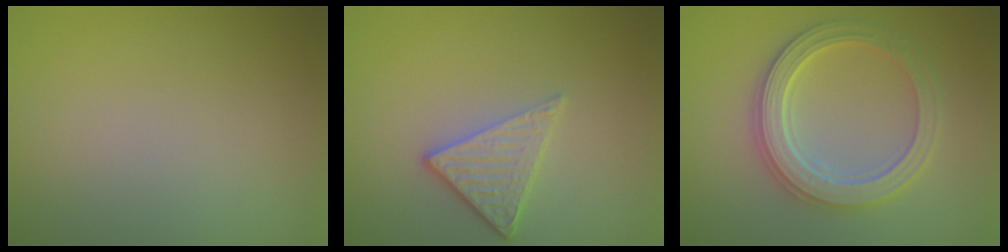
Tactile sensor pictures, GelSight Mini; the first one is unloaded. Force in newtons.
{"total": 3.1, "press": 2.5, "slide": 1.9}
{"total": 5.2, "press": 5.1, "slide": 0.8}